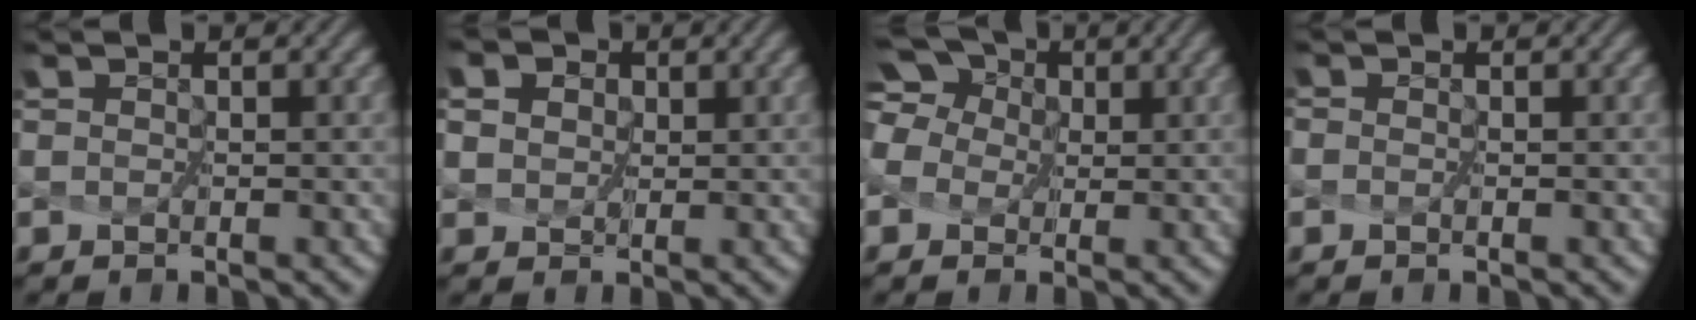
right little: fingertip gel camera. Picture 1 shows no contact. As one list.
[{"total": 5.7, "force": [2.8, 4.2, 2.6], "torque": [-0.058, 0.025, 0.024]}, {"total": 7.3, "force": [2.5, 5.6, 4.0], "torque": [-0.095, 0.027, 0.017]}, {"total": 0.0}]